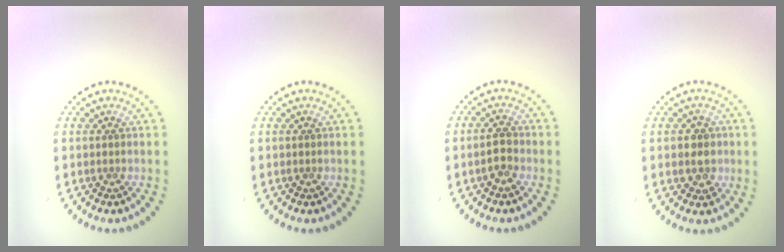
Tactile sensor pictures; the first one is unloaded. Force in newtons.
{"total": 0.0}
{"total": 1.9, "press": 1.8, "slide": 0.5}
{"total": 2.2, "press": 2.1, "slide": 0.8}